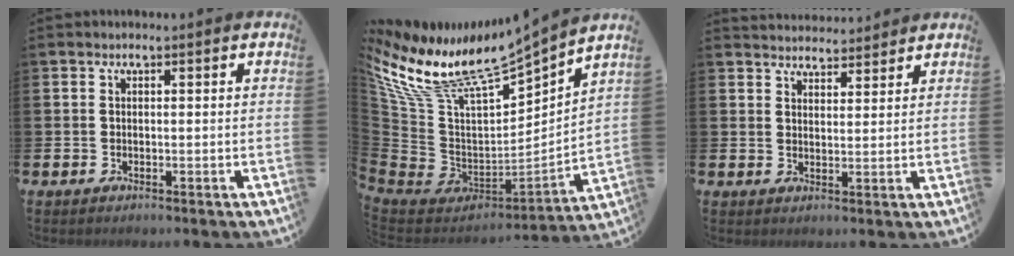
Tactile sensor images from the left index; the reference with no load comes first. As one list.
[{"total": 10.9, "force": [8.5, 3.3, 6.1], "torque": [-0.159, -0.063, 0.148]}, {"total": 3.7, "force": [3.6, 0.9, -0.4], "torque": [-0.001, -0.018, 0.066]}]